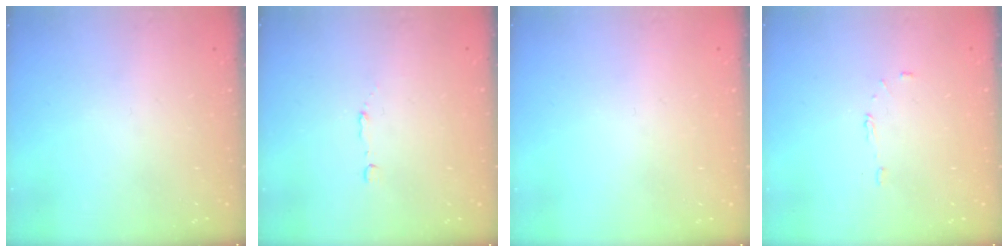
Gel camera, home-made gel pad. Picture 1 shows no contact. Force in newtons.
{"total": 2.9, "press": 2.8, "slide": 0.7}
{"total": 0.0}
{"total": 5.9, "press": 5.9, "slide": 0.5}